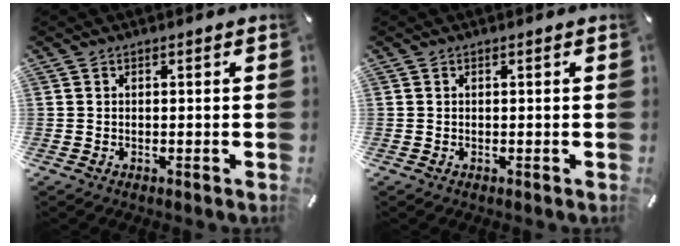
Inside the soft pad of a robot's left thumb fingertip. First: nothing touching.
{"total": 0.0}